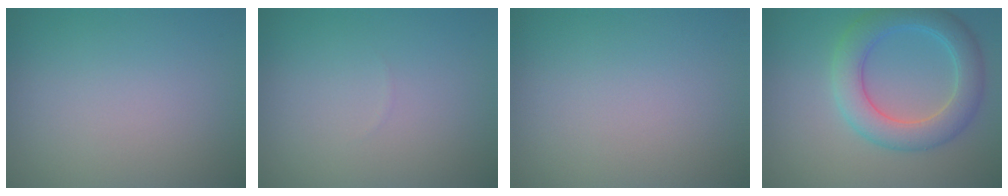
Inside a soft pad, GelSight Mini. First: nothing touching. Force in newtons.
{"total": 0.0}
{"total": 0.0}
{"total": 5.4, "press": 5.4, "slide": 0.1}